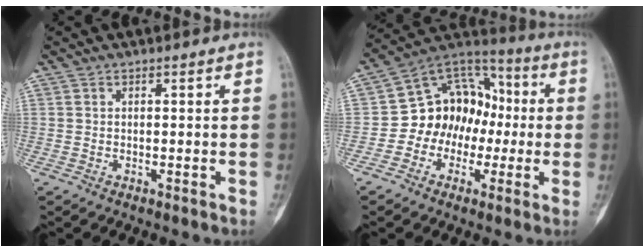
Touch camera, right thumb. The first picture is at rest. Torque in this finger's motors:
{"motor_torque": [0.12, 0.11, 0.05, 0.00, 0.03]}